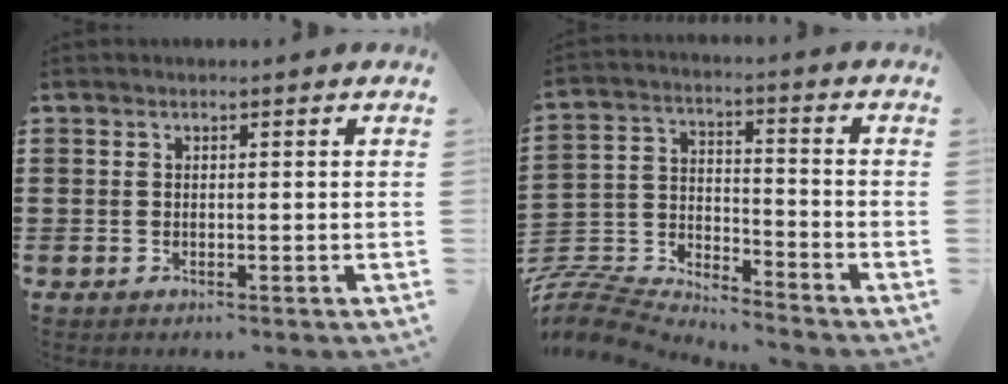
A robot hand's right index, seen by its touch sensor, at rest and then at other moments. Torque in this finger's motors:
{"motor_torque": [-1.01, 1.12, -1.05, -0.21]}